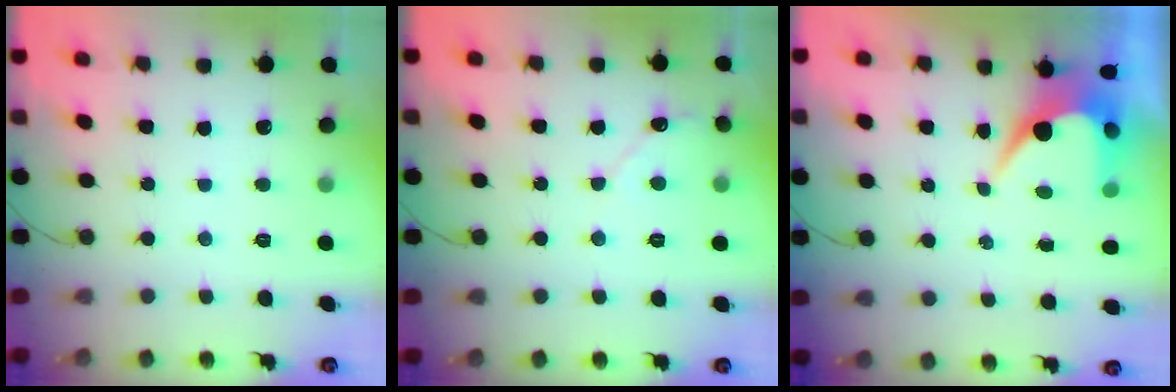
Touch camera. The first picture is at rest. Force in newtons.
{"total": 4.5, "press": 4.4, "slide": 0.5}
{"total": 7.0, "press": 7.0, "slide": 0.2}